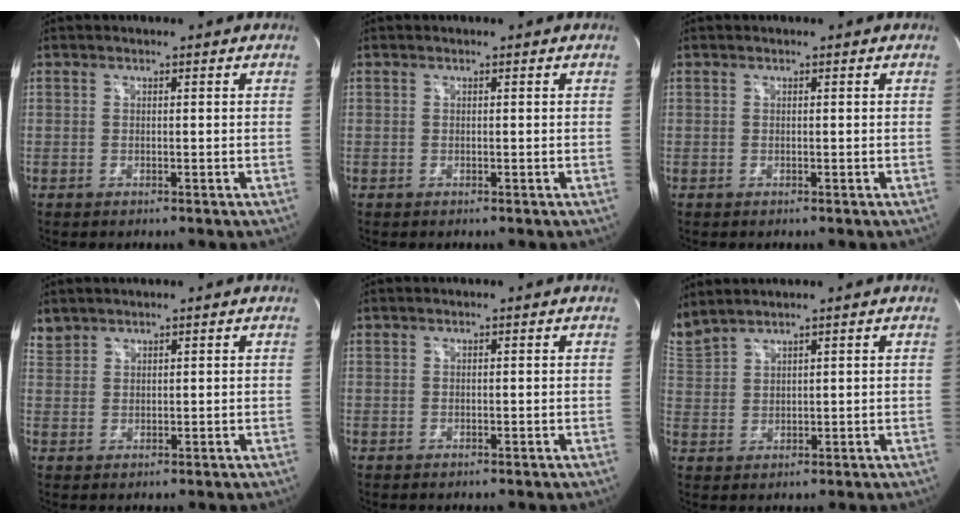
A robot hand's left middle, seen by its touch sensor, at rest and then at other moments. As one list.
[{"total": 0.0}, {"total": 0.0}, {"total": 2.3, "force": [2.2, 0.7, -0.1], "torque": [0.000, 0.011, 0.047]}, {"total": 0.0}, {"total": 5.8, "force": [5.5, 0.5, 1.9], "torque": [-0.067, 0.015, 0.126]}]